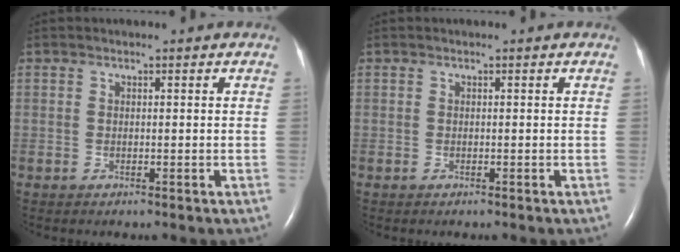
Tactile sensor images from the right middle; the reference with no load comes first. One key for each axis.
{"total": 0.0}